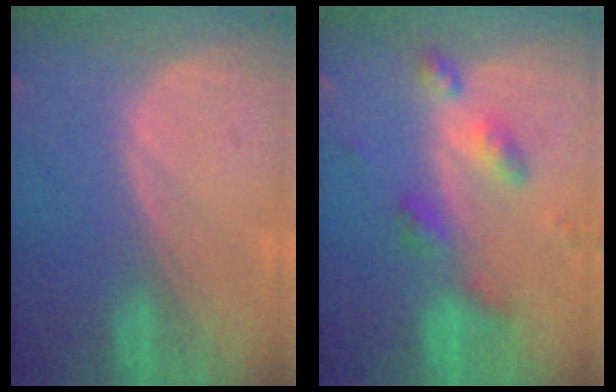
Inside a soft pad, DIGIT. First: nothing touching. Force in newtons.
{"total": 6.2, "press": 5.5, "slide": 3.0}